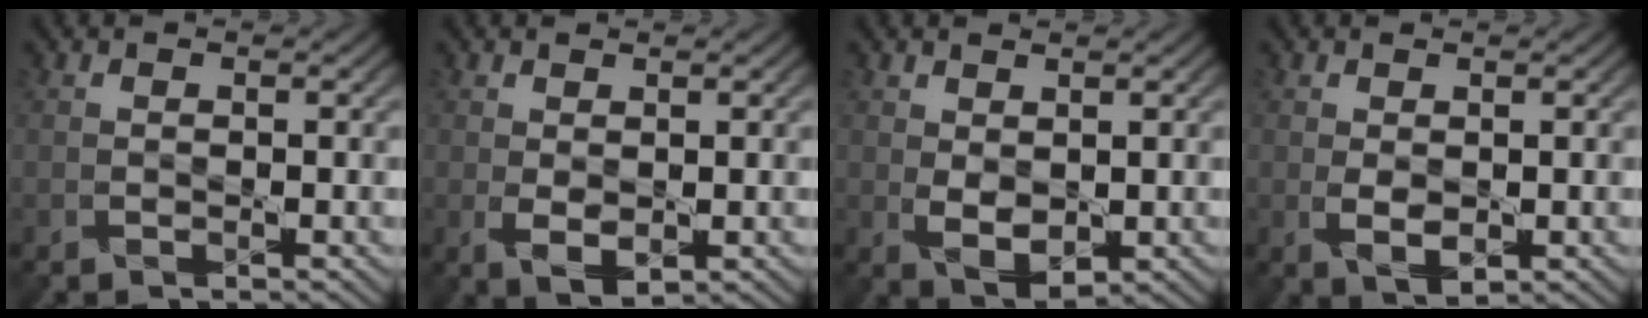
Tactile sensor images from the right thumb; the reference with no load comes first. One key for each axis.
{"total": 2.8, "fx": 0.0, "fy": 1.7, "fz": 2.2, "tx": -0.051, "ty": -0.008, "tz": 0.006}
{"total": 3.3, "fx": 0.6, "fy": 2.0, "fz": 2.5, "tx": -0.055, "ty": -0.007, "tz": 0.016}
{"total": 2.8, "fx": 0.0, "fy": 1.7, "fz": 2.3, "tx": -0.052, "ty": -0.006, "tz": 0.004}